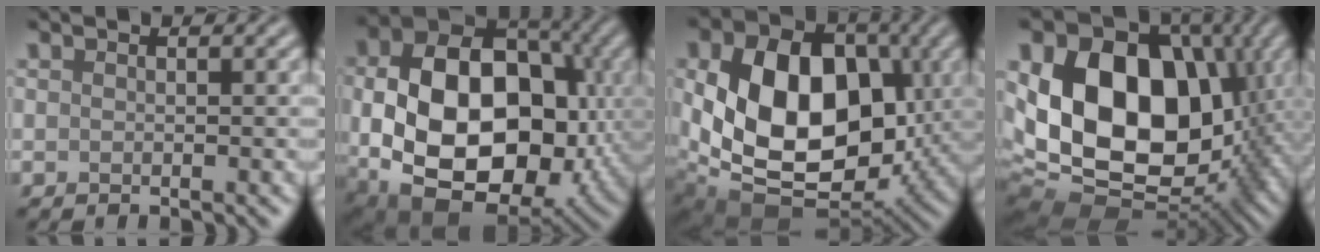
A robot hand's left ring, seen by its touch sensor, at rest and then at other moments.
{"total": 17.0, "force": [-1.2, 11.6, 12.4], "torque": [-0.206, -0.024, -0.014]}
{"total": 14.0, "force": [0.4, 9.7, 10.1], "torque": [-0.174, -0.012, 0.008]}
{"total": 19.5, "force": [1.5, 13.9, 13.6], "torque": [-0.232, 0.003, 0.041]}